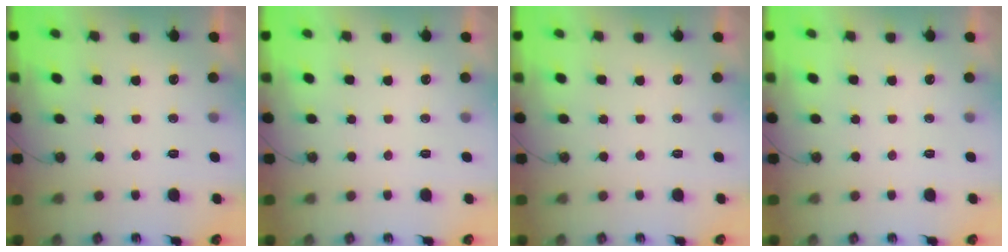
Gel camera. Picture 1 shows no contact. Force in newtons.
{"total": 0.0}
{"total": 0.0}
{"total": 0.0}